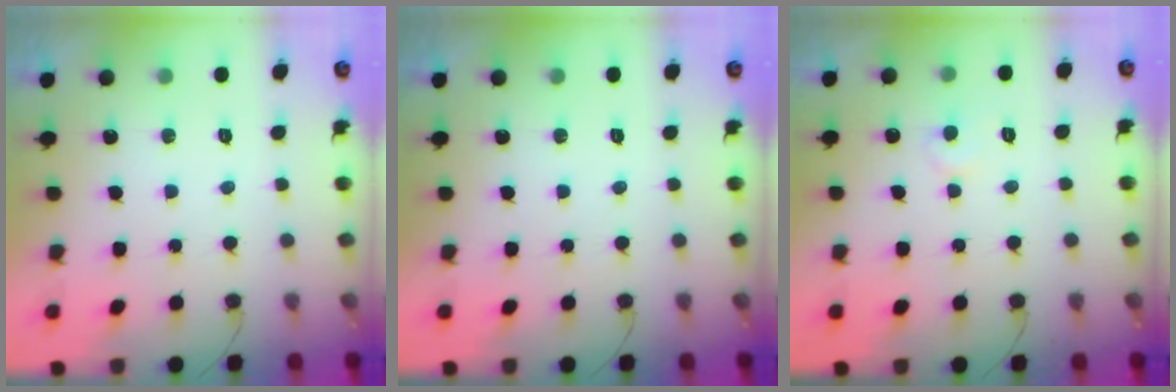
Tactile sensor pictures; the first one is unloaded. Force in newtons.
{"total": 0.0}
{"total": 5.3, "press": 5.2, "slide": 0.5}